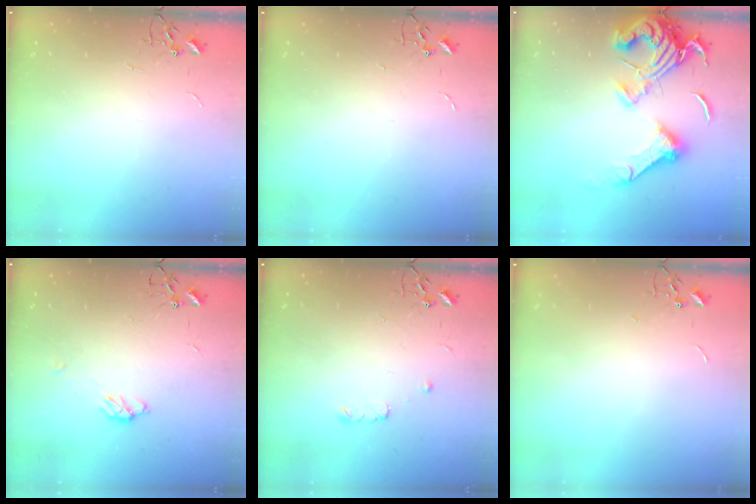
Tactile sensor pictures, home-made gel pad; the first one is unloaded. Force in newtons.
{"total": 0.0}
{"total": 18.0, "press": 18.0, "slide": 1.0}
{"total": 5.0, "press": 4.9, "slide": 0.5}
{"total": 4.5, "press": 4.5, "slide": 0.7}
{"total": 0.0}